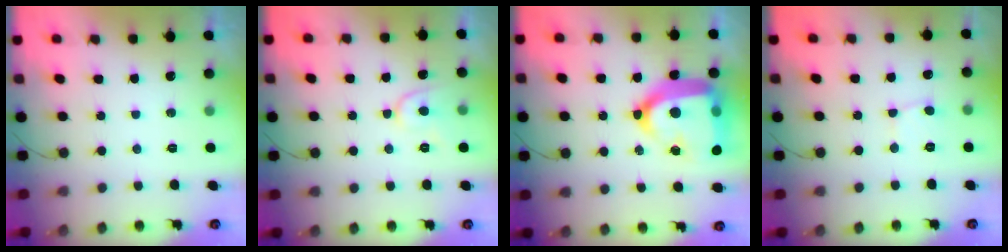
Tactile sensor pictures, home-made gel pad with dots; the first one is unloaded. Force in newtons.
{"total": 6.9, "press": 6.8, "slide": 0.8}
{"total": 26.9, "press": 26.7, "slide": 2.5}
{"total": 2.9, "press": 2.8, "slide": 0.3}